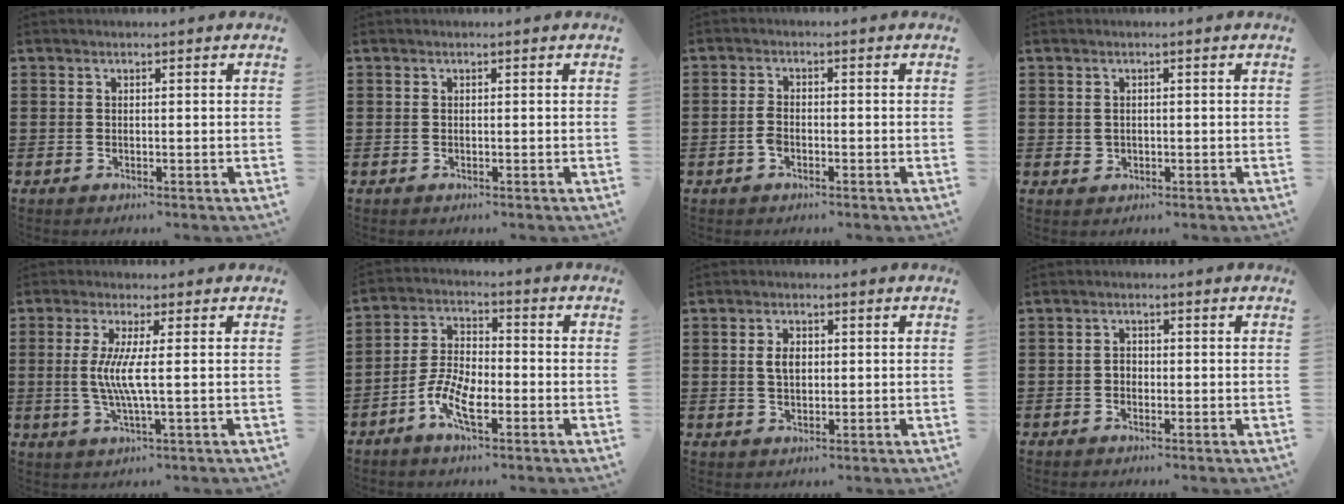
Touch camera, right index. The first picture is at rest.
{"total": 0.0}
{"total": 2.1, "force": [-1.0, 1.1, 1.6], "torque": [-0.047, -0.005, -0.022]}
{"total": 1.0, "force": [0.2, 0.9, 0.5], "torque": [-0.012, 0.005, 0.003]}
{"total": 5.6, "force": [0.1, -0.1, 5.6], "torque": [-0.120, -0.014, -0.005]}
{"total": 7.2, "force": [-3.5, 2.9, 5.6], "torque": [-0.141, -0.008, -0.074]}
{"total": 3.2, "force": [0.4, 2.0, 2.5], "torque": [-0.045, 0.006, 0.004]}
{"total": 1.5, "force": [-0.5, 1.2, 0.8], "torque": [-0.018, 0.003, -0.010]}